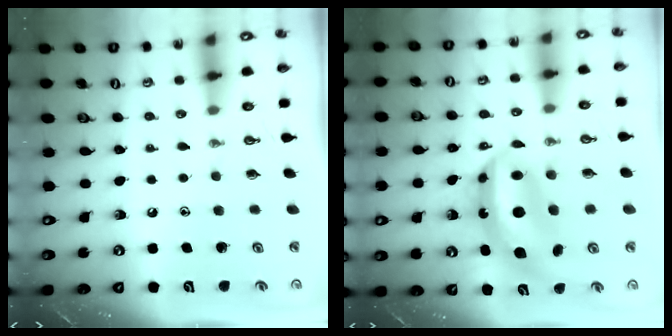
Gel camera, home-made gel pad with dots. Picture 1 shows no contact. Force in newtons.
{"total": 12.4, "press": 12.3, "slide": 1.1}